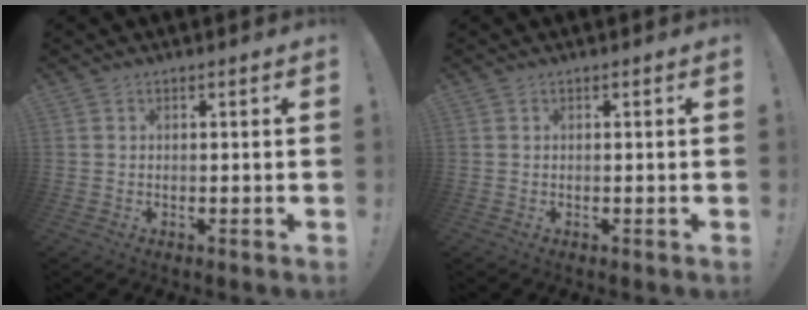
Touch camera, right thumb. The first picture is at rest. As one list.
[{"total": 0.0}]